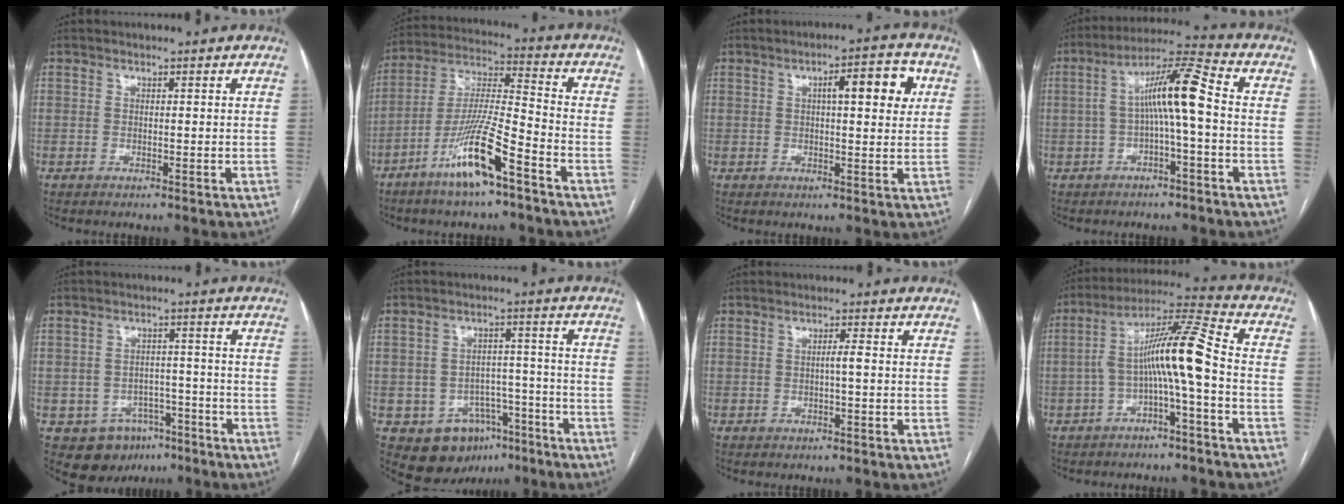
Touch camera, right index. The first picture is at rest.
{"total": 12.6, "force": [-7.2, 0.7, 10.3], "torque": [-0.205, -0.012, -0.139]}
{"total": 7.4, "force": [2.3, 1.8, 6.8], "torque": [-0.094, 0.013, 0.026]}
{"total": 9.4, "force": [-0.4, 0.6, 9.4], "torque": [-0.167, 0.035, -0.010]}
{"total": 8.1, "force": [-4.6, 6.2, 2.4], "torque": [-0.032, 0.018, -0.057]}
{"total": 10.0, "force": [-5.3, 7.6, 3.5], "torque": [-0.041, 0.028, -0.067]}
{"total": 1.4, "force": [-0.2, -0.1, 1.4], "torque": [-0.022, 0.002, -0.003]}
{"total": 10.9, "force": [-2.1, -0.2, 10.7], "torque": [-0.187, 0.035, -0.041]}